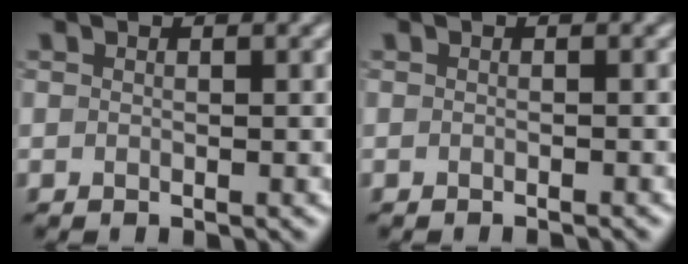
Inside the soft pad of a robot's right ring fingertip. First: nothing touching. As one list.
[{"total": 0.7, "force": [-0.7, -0.2, 0.1], "torque": [0.000, -0.001, -0.013]}]